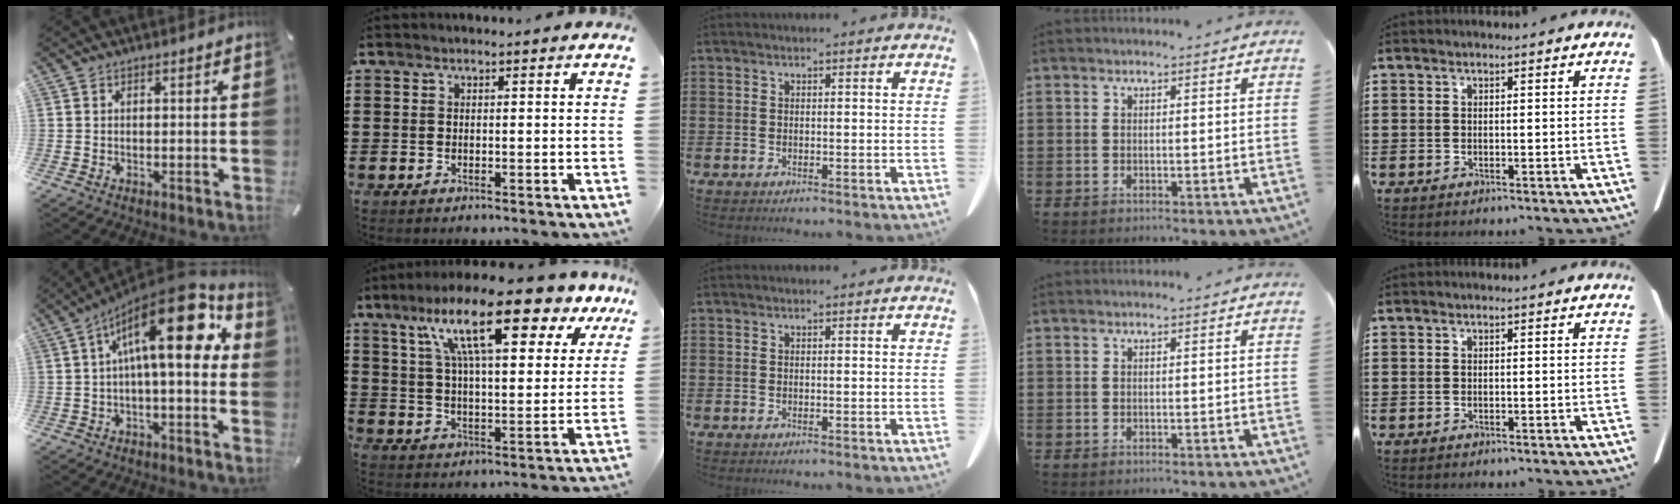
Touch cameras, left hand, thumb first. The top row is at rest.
{"thumb": {"total": 19.4, "force": [5.8, 6.7, 17.3], "torque": [-0.276, -0.039, 0.084]}, "index": {"total": 17.9, "force": [10.6, 3.8, 13.9], "torque": [-0.257, -0.026, 0.167]}}